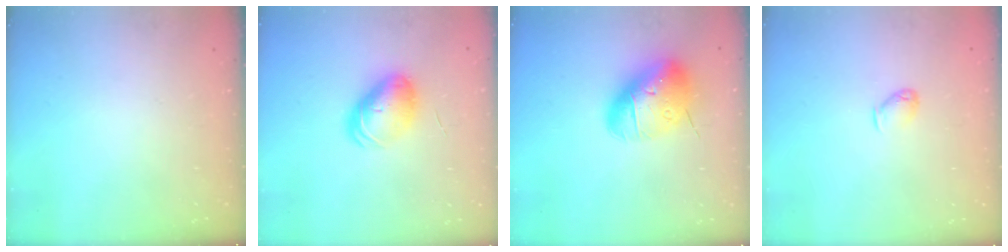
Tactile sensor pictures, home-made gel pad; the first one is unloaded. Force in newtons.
{"total": 8.6, "press": 8.5, "slide": 1.0}
{"total": 17.2, "press": 17.0, "slide": 2.8}
{"total": 3.9, "press": 3.8, "slide": 0.8}